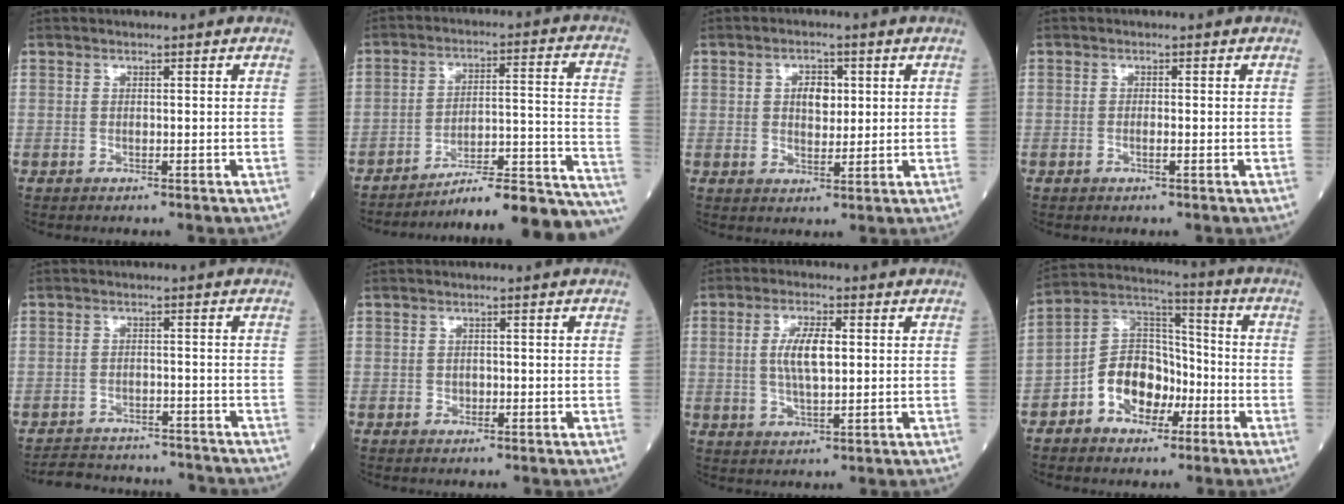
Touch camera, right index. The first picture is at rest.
{"total": 21.2, "force": [-19.6, 0.3, 8.0], "torque": [-0.042, 0.030, -0.271]}
{"total": 4.2, "force": [1.0, 2.4, 3.2], "torque": [-0.052, 0.003, 0.018]}
{"total": 0.9, "force": [-0.4, 0.0, 0.8], "torque": [-0.017, 0.001, -0.008]}
{"total": 11.4, "force": [-10.8, 2.7, 2.1], "torque": [-0.039, 0.013, -0.143]}
{"total": 0.8, "force": [-0.2, 0.7, 0.3], "torque": [-0.001, 0.003, -0.003]}
{"total": 6.4, "force": [0.8, 1.7, 6.1], "torque": [-0.122, 0.005, 0.018]}
{"total": 10.4, "force": [-4.2, 7.1, 6.2], "torque": [-0.131, 0.034, -0.076]}